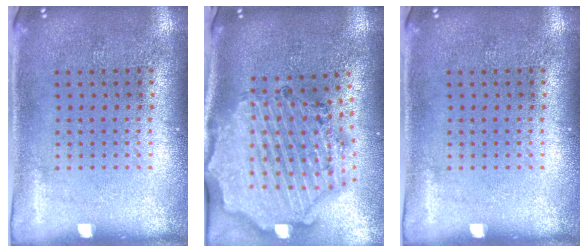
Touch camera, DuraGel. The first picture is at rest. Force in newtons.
{"total": 2.9, "press": 2.6, "slide": 1.2}
{"total": 0.0}